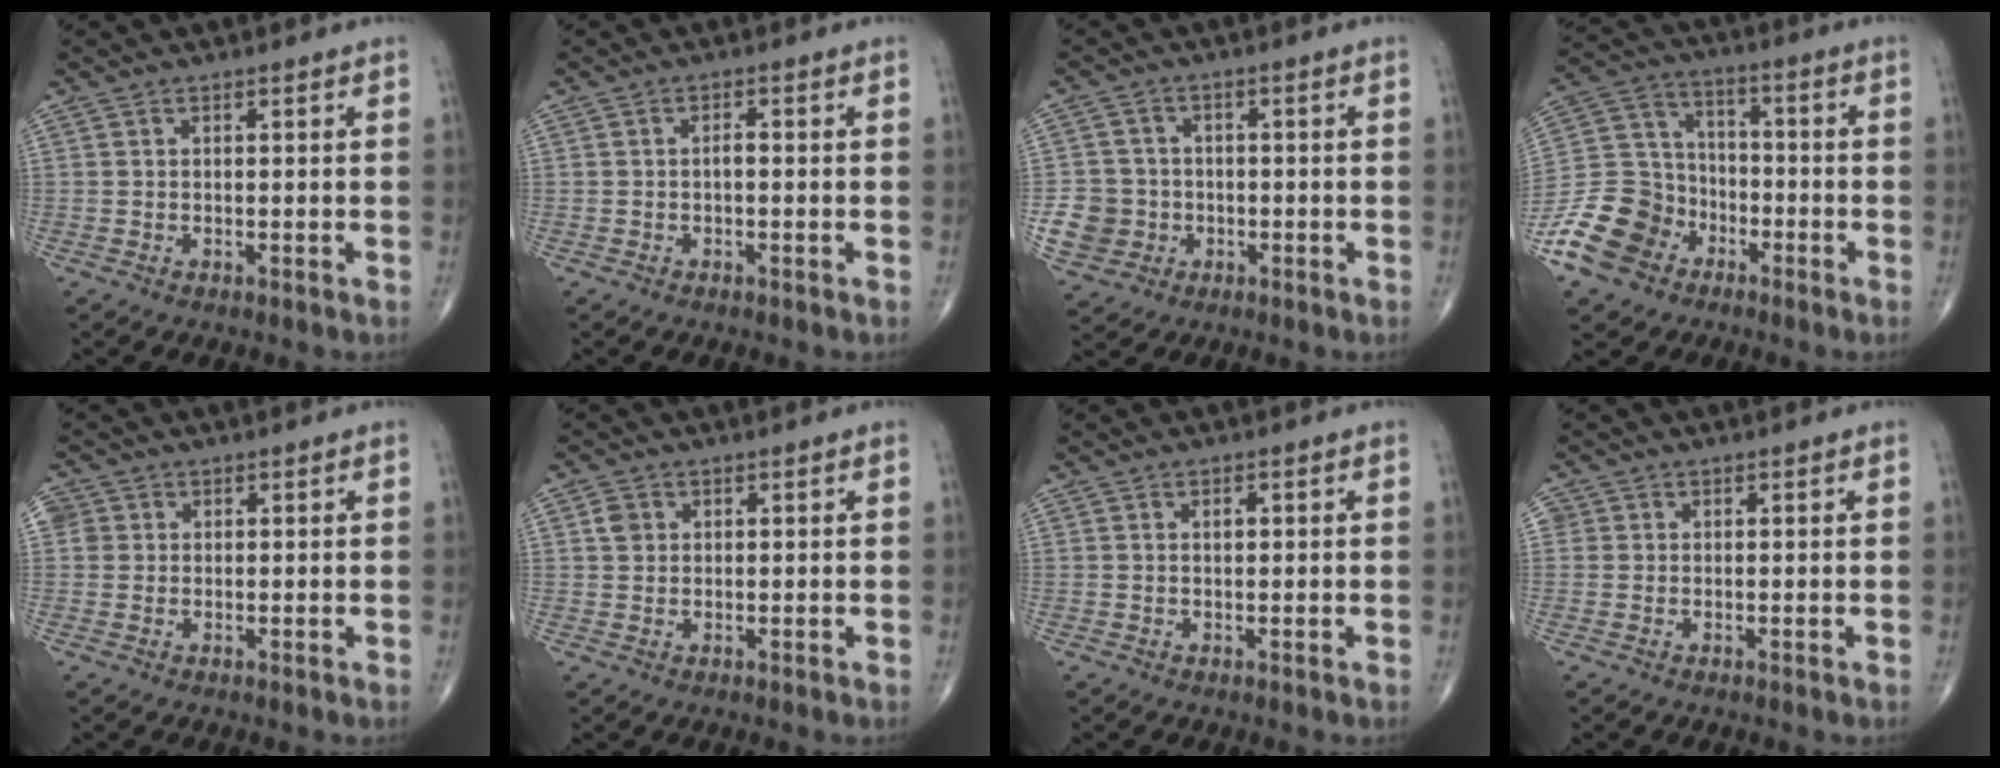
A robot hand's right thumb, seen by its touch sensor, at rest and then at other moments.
{"total": 1.2, "force": [-0.3, 0.5, 1.0], "torque": [-0.013, 0.004, -0.009]}
{"total": 6.9, "force": [-1.6, 6.6, 1.6], "torque": [-0.012, 0.011, -0.026]}
{"total": 13.3, "force": [-7.1, 10.1, 4.9], "torque": [-0.074, 0.056, -0.137]}
{"total": 2.7, "force": [0.5, 2.6, 0.5], "torque": [0.006, 0.005, 0.008]}
{"total": 2.4, "force": [0.7, 2.0, 1.0], "torque": [-0.011, 0.000, 0.012]}
{"total": 1.2, "force": [0.3, 0.7, 0.9], "torque": [-0.012, 0.000, 0.005]}
{"total": 1.4, "force": [0.2, 1.4, 0.2], "torque": [0.007, 0.003, 0.001]}